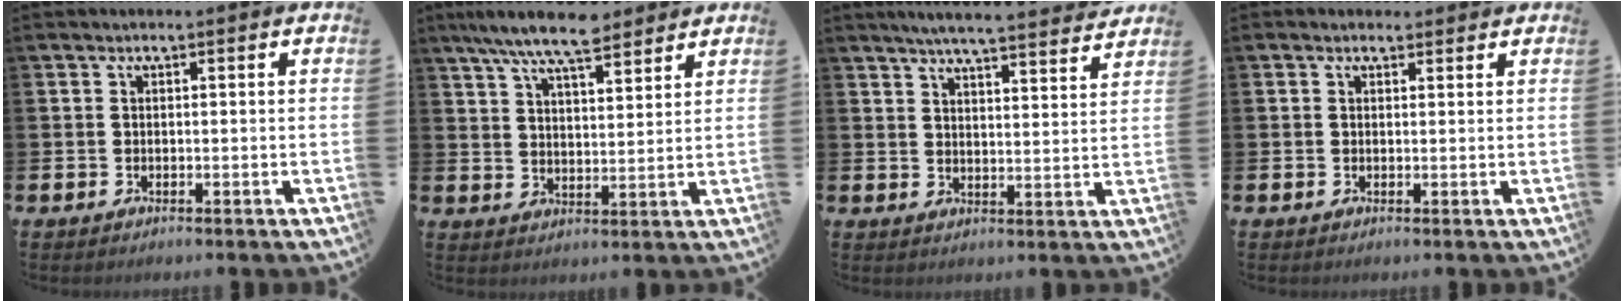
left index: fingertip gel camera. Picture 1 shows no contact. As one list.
[{"total": 8.7, "force": [7.8, 1.7, 3.5], "torque": [-0.075, -0.032, 0.141]}, {"total": 5.8, "force": [5.6, -0.2, 1.4], "torque": [-0.044, -0.032, 0.099]}, {"total": 1.0, "force": [0.8, 0.6, 0.2], "torque": [0.009, 0.003, 0.010]}]